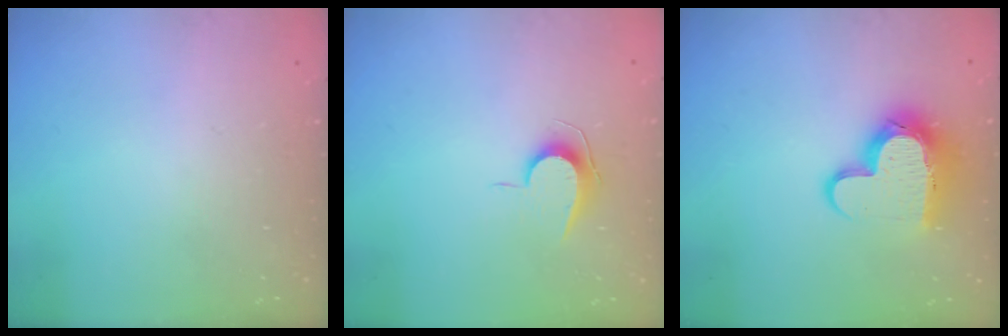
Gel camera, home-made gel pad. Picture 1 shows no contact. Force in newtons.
{"total": 6.8, "press": 6.8, "slide": 0.7}
{"total": 14.0, "press": 14.0, "slide": 1.0}